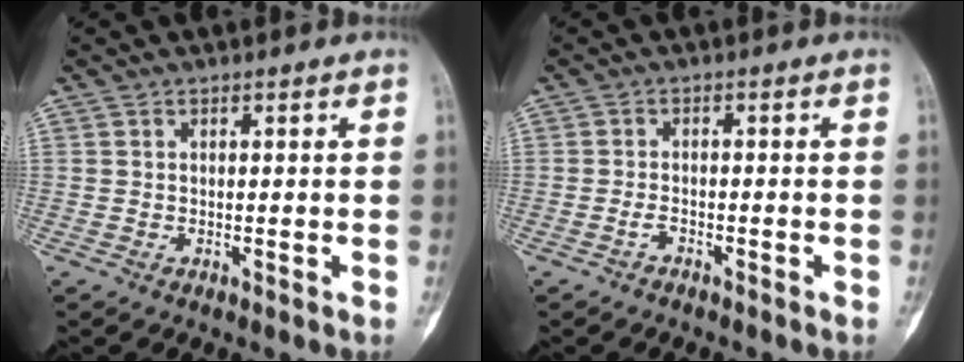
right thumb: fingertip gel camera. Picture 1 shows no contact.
{"total": 1.4, "force": [-1.0, 0.6, 0.7], "torque": [-0.015, 0.007, -0.022]}